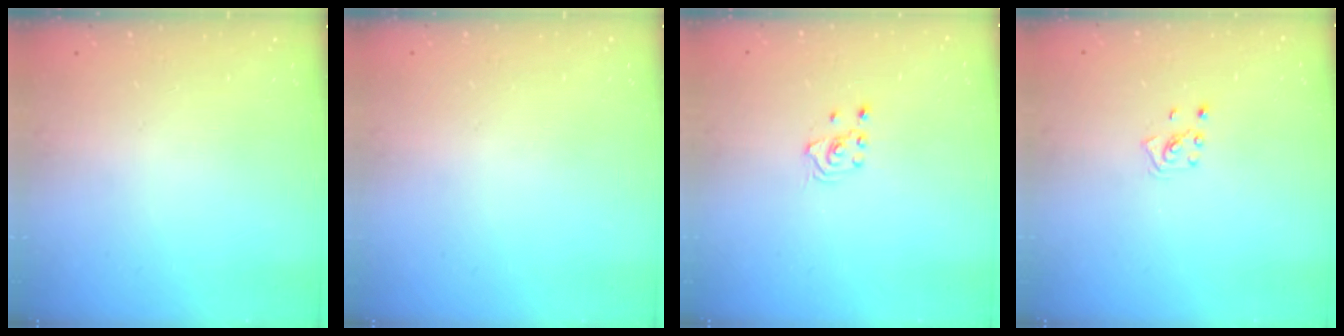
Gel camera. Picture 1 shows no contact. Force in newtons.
{"total": 0.0}
{"total": 2.1, "press": 2.1, "slide": 0.1}
{"total": 2.1, "press": 2.0, "slide": 0.3}